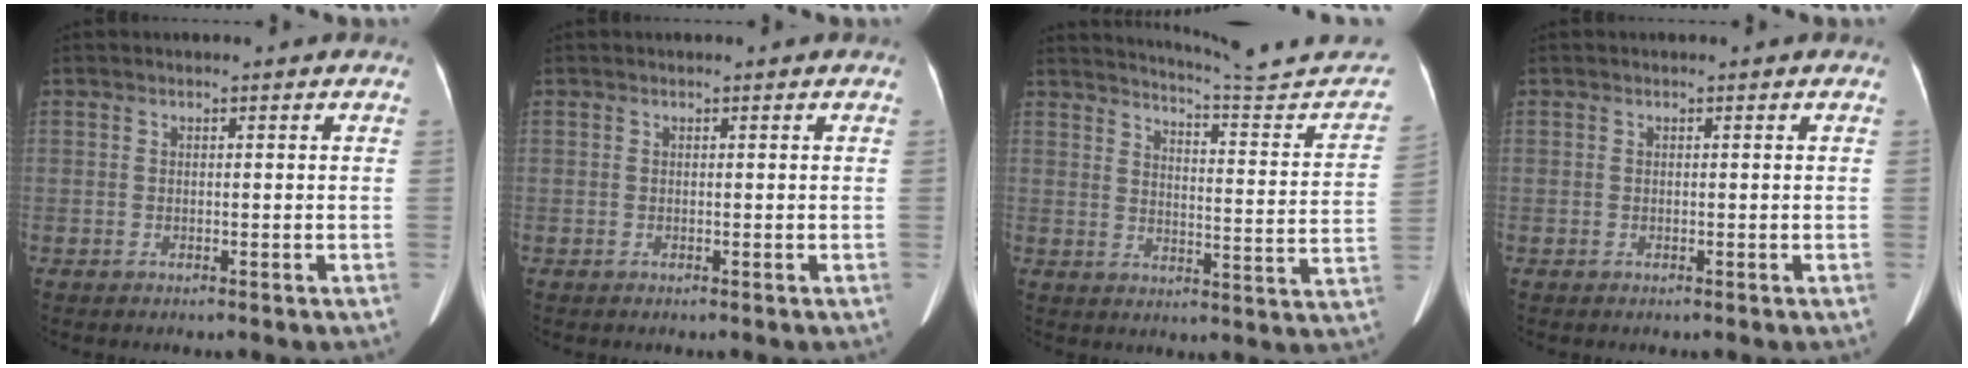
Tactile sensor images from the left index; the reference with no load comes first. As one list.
[{"total": 0.0}, {"total": 18.1, "force": [17.2, -0.3, 5.5], "torque": [-0.076, -0.074, 0.213]}, {"total": 0.0}]